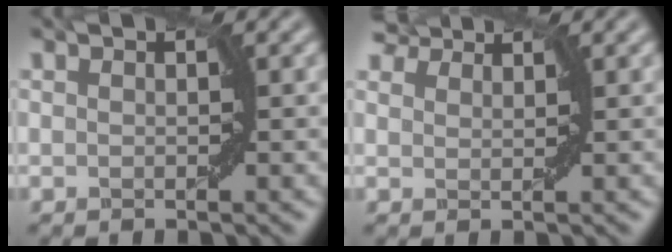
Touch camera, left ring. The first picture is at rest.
{"total": 4.1, "force": [3.5, 1.7, 1.4], "torque": [-0.036, 0.007, 0.054]}